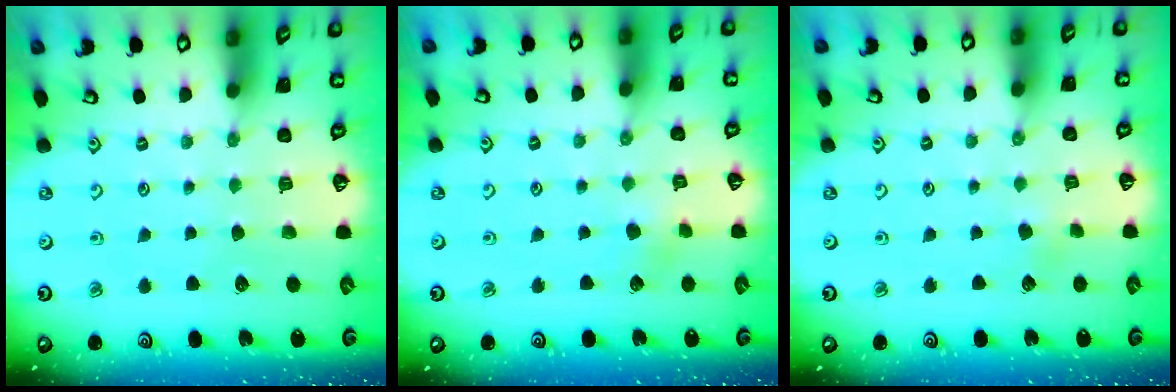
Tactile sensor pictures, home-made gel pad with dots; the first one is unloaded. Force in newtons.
{"total": 3.2, "press": 3.2, "slide": 0.3}
{"total": 1.8, "press": 1.7, "slide": 0.4}